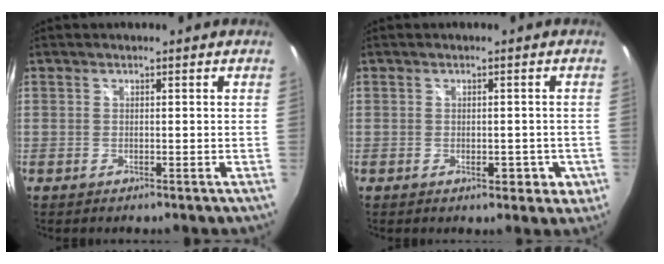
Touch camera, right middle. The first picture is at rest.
{"total": 4.3, "force": [-1.5, 2.6, 3.0], "torque": [-0.045, -0.006, -0.016]}